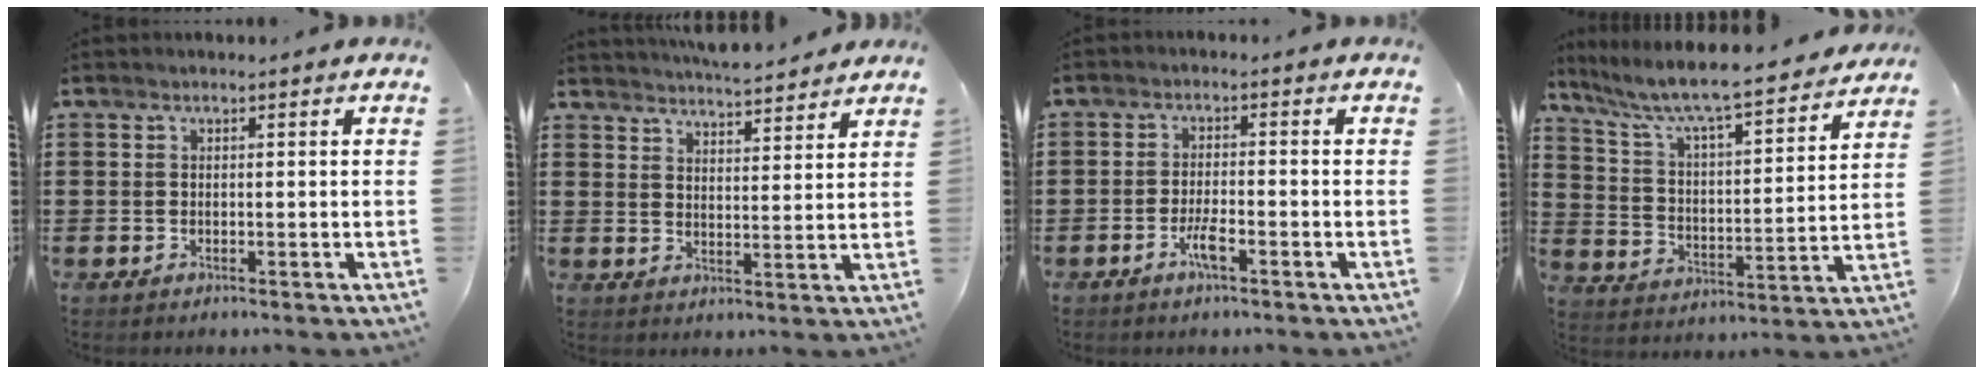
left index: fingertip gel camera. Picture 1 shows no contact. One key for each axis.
{"total": 4.6, "fx": 4.6, "fy": 0.0, "fz": 0.6, "tx": -0.027, "ty": -0.020, "tz": 0.083}
{"total": 3.4, "fx": -1.7, "fy": 0.7, "fz": 2.8, "tx": -0.062, "ty": -0.001, "tz": -0.034}
{"total": 7.0, "fx": 6.2, "fy": 0.3, "fz": 3.3, "tx": -0.091, "ty": -0.049, "tz": 0.097}